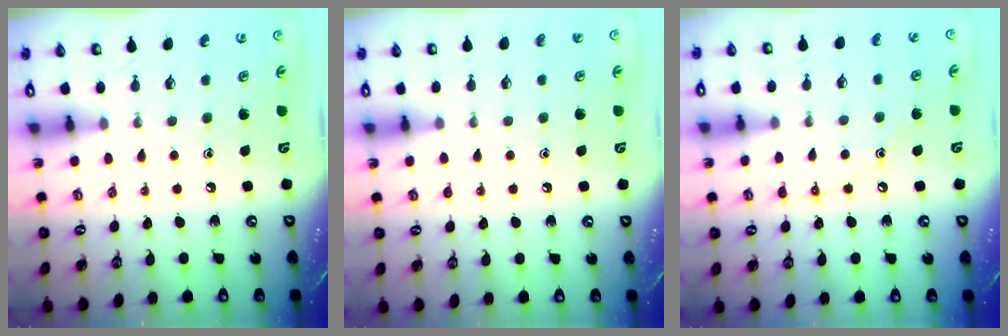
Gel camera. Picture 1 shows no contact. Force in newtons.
{"total": 2.0, "press": 2.0, "slide": 0.2}
{"total": 6.8, "press": 6.8, "slide": 0.6}